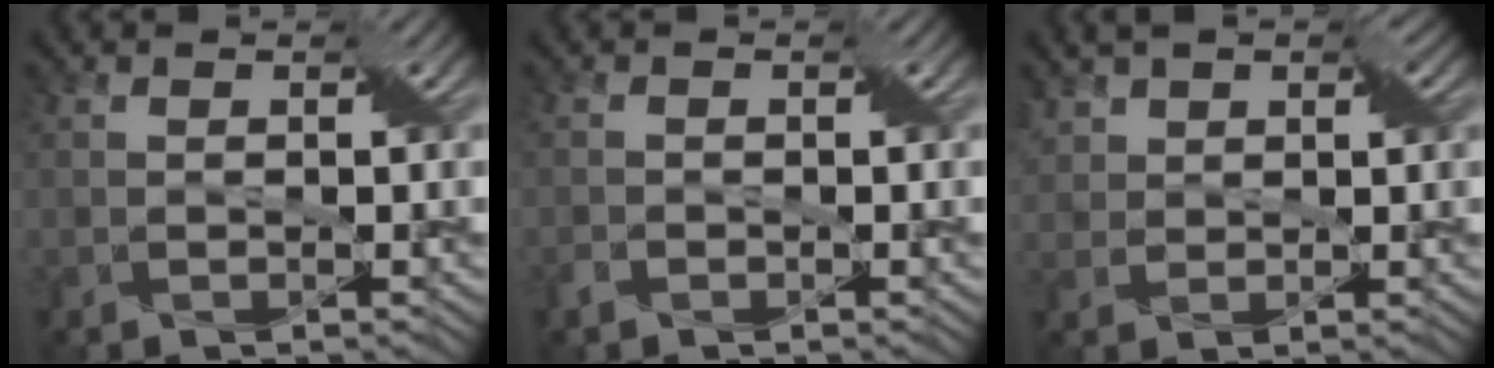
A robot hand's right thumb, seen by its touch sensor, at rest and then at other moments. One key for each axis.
{"total": 1.0, "fx": -0.7, "fy": 0.6, "fz": 0.4, "tx": -0.013, "ty": 0.002, "tz": -0.015}
{"total": 4.7, "fx": 2.9, "fy": 2.9, "fz": 2.4, "tx": -0.056, "ty": 0.012, "tz": 0.051}